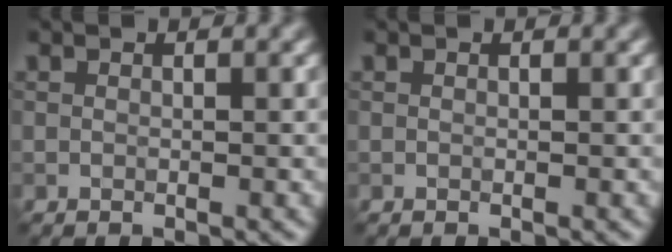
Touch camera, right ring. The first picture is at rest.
{"total": 0.0}